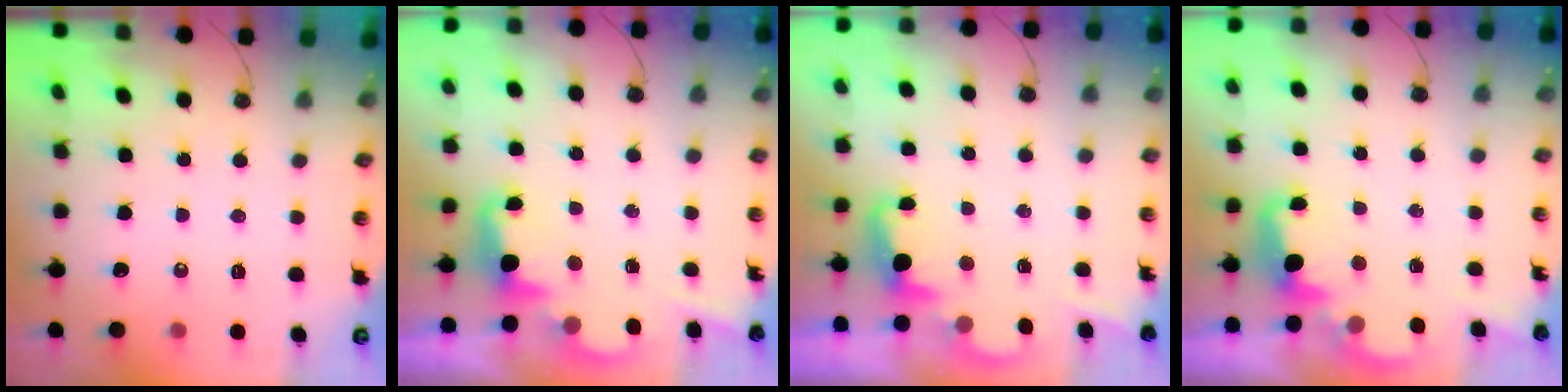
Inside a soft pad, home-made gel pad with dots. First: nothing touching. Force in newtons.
{"total": 2.4, "press": 2.3, "slide": 0.5}
{"total": 2.4, "press": 2.3, "slide": 0.5}
{"total": 2.7, "press": 2.6, "slide": 0.7}